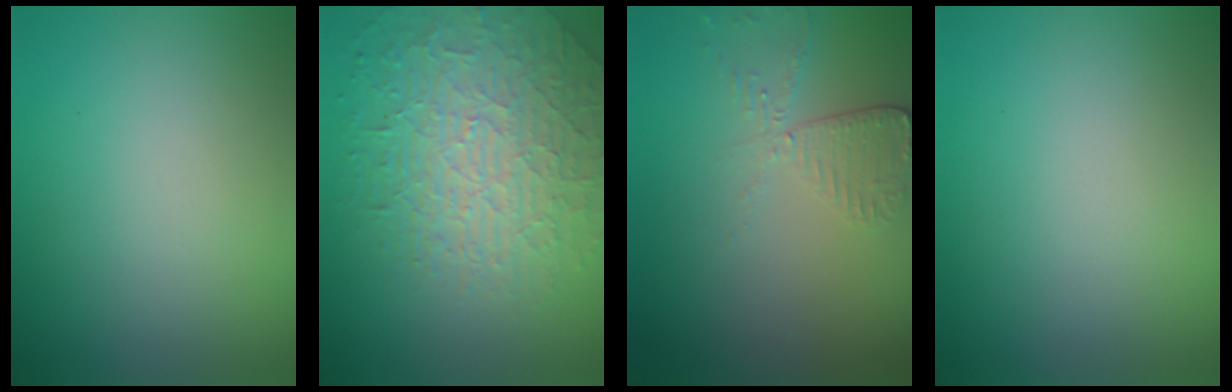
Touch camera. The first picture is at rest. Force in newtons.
{"total": 4.4, "press": 4.3, "slide": 1.0}
{"total": 2.7, "press": 2.4, "slide": 1.2}
{"total": 0.0}